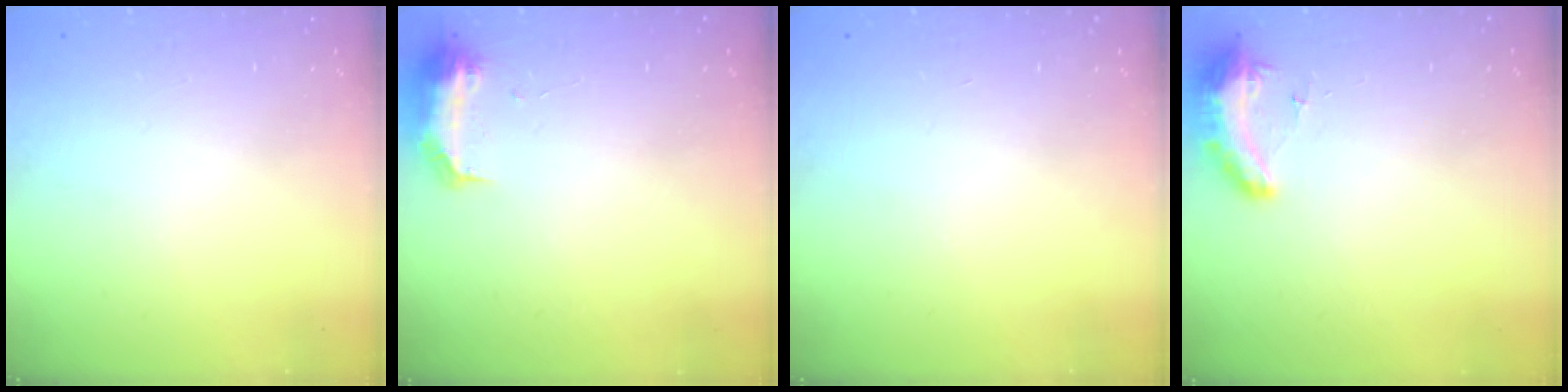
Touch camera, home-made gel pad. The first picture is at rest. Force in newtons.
{"total": 8.5, "press": 8.4, "slide": 0.9}
{"total": 0.0}
{"total": 16.9, "press": 11.4, "slide": 12.5}